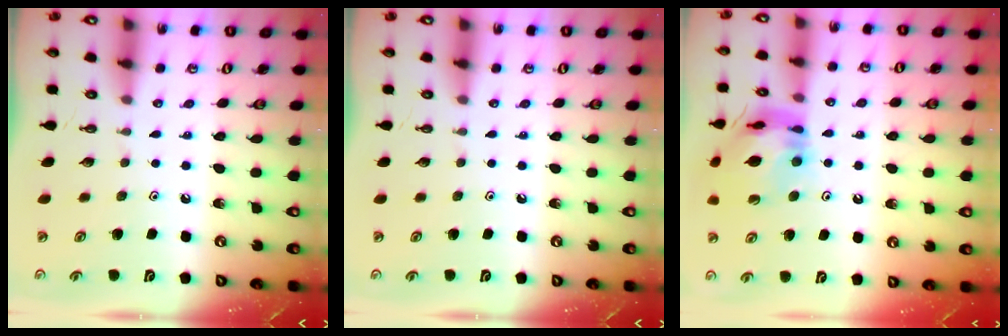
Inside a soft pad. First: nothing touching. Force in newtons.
{"total": 0.0}
{"total": 15.3, "press": 15.2, "slide": 1.5}